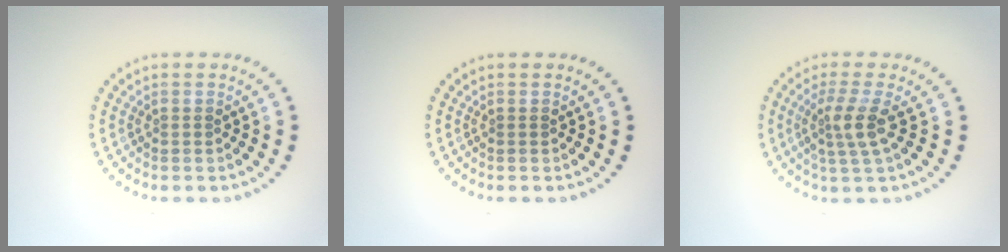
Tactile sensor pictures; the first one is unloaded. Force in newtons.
{"total": 0.0}
{"total": 2.8, "press": 2.1, "slide": 1.8}